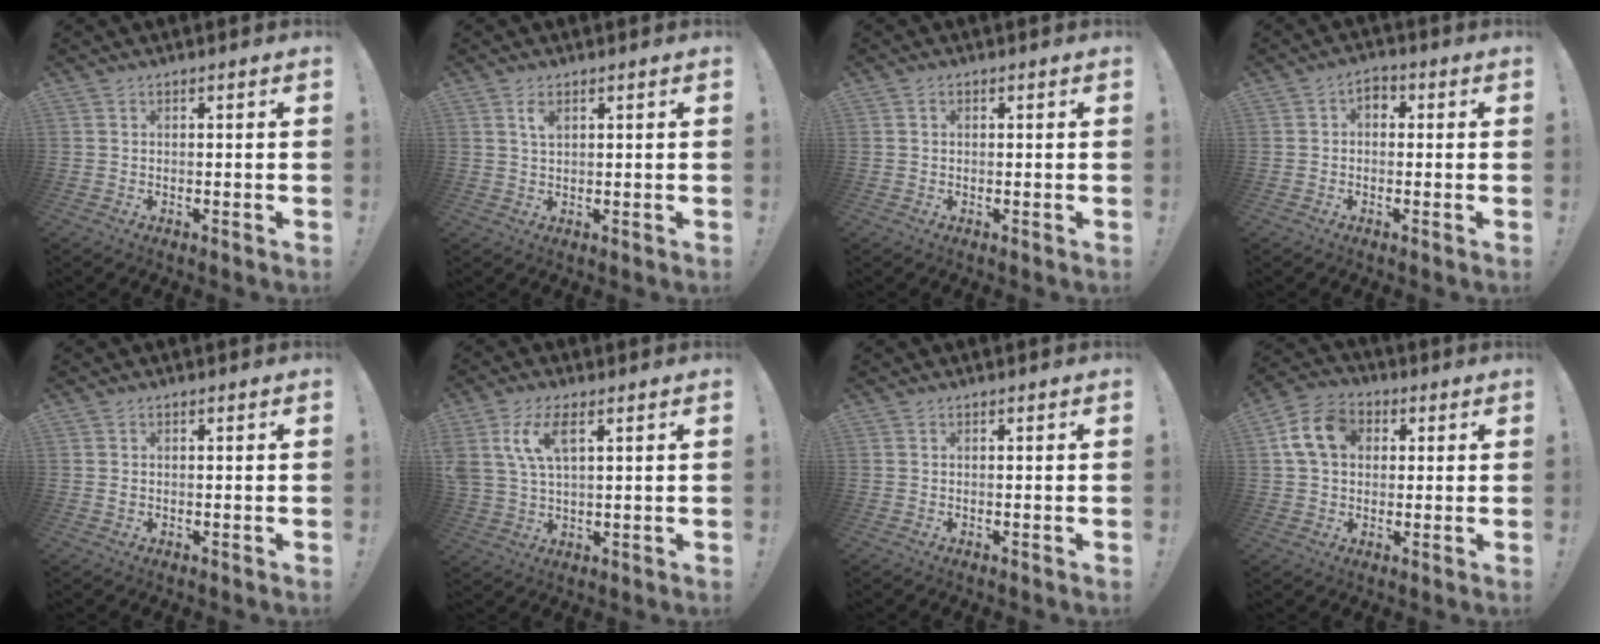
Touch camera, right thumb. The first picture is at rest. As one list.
[{"total": 2.8, "force": [1.4, 1.3, 2.0], "torque": [-0.032, -0.003, 0.023]}, {"total": 0.6, "force": [0.0, 0.6, 0.2], "torque": [-0.004, 0.003, 0.000]}, {"total": 3.1, "force": [0.0, 2.2, 2.1], "torque": [-0.029, 0.002, -0.003]}, {"total": 0.5, "force": [0.0, 0.4, 0.3], "torque": [-0.004, 0.001, -0.001]}, {"total": 9.8, "force": [4.2, 4.6, 7.6], "torque": [-0.162, -0.007, 0.075]}, {"total": 0.0}, {"total": 11.9, "force": [3.3, 9.0, 7.0], "torque": [-0.118, 0.008, 0.066]}]